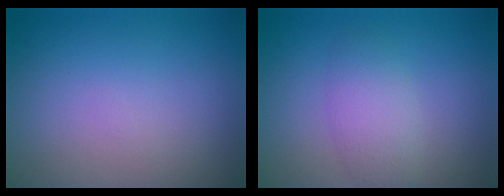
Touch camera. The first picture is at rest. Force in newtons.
{"total": 2.8, "press": 2.8, "slide": 0.1}